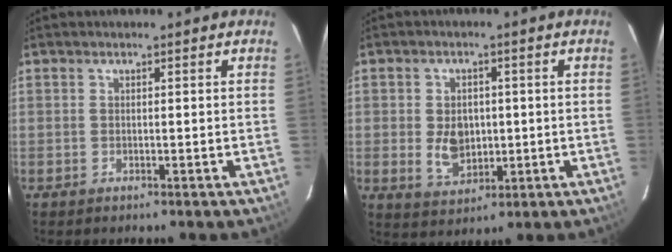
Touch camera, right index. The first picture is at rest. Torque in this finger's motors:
{"motor_torque": [0.67, 0.03, 0.34, 0.06]}